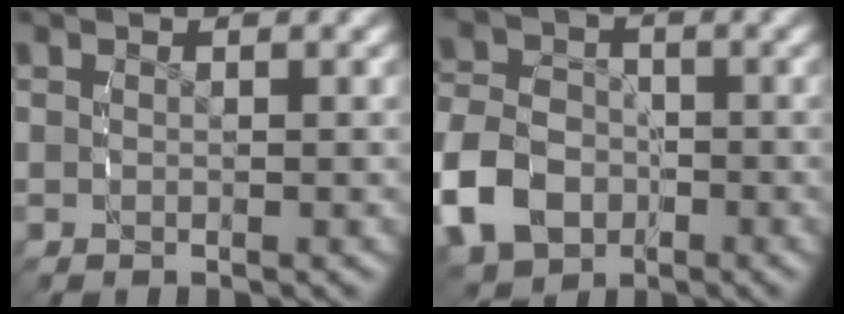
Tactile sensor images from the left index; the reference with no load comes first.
{"total": 7.6, "force": [-3.0, 6.5, 2.6], "torque": [-0.067, -0.032, -0.050]}